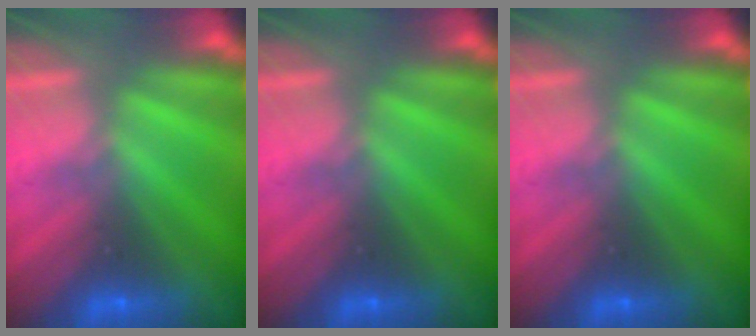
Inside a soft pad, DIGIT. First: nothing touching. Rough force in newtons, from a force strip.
{"total": 0.0}
{"total": 0.0}